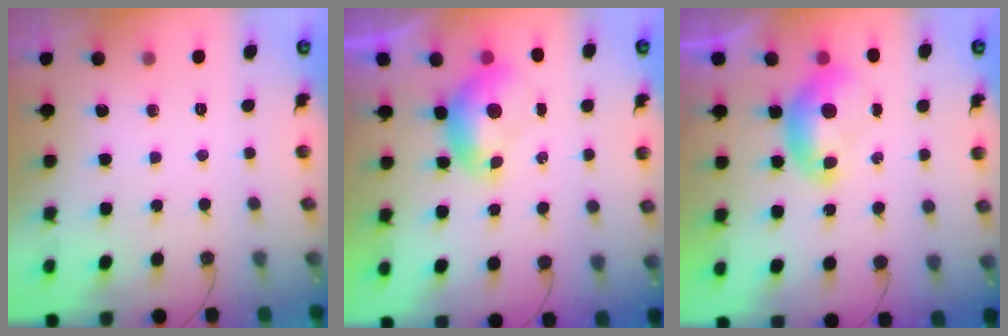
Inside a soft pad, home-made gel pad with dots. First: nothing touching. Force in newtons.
{"total": 0.7, "press": 0.4, "slide": 0.6}
{"total": 1.5, "press": 1.4, "slide": 0.6}